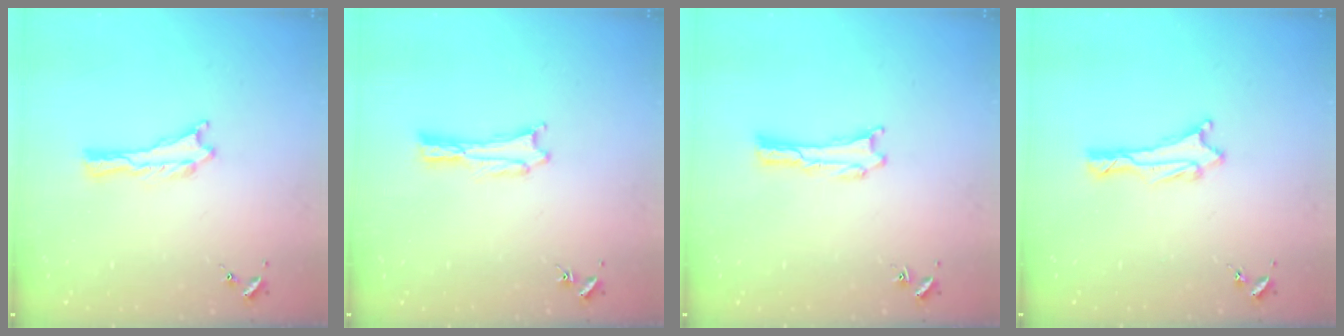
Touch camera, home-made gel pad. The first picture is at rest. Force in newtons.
{"total": 0.0}
{"total": 0.0}
{"total": 1.5, "press": 1.5, "slide": 0.2}